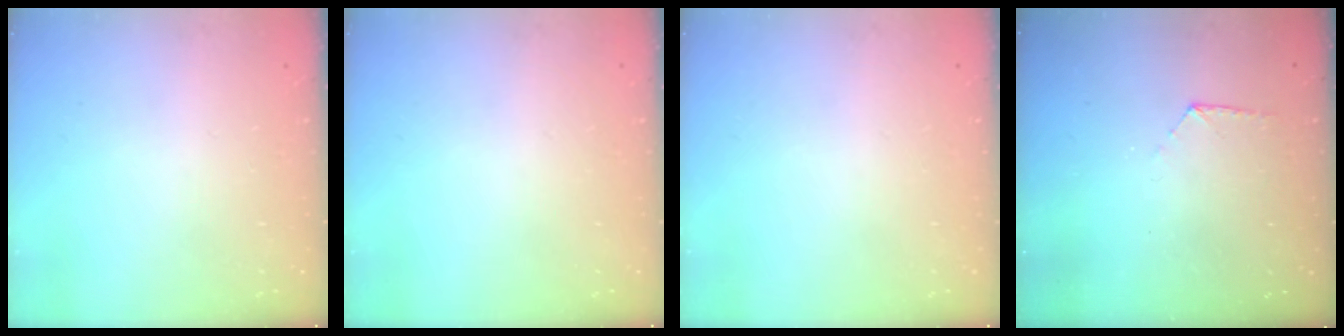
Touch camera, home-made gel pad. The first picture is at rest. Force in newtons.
{"total": 0.0}
{"total": 0.0}
{"total": 6.7, "press": 6.7, "slide": 0.6}